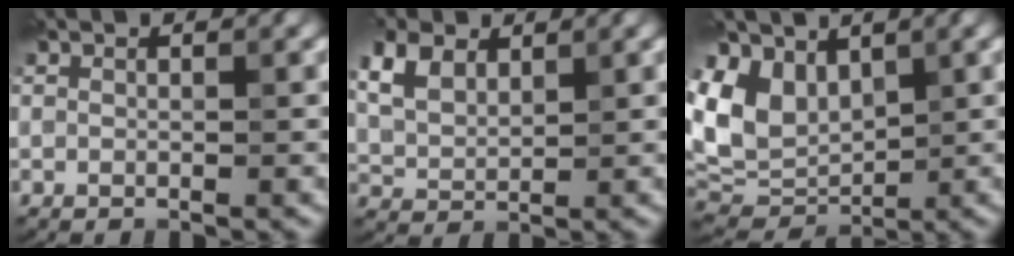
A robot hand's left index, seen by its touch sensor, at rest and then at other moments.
{"total": 6.0, "force": [3.0, 3.8, 3.6], "torque": [-0.111, 0.021, 0.053]}
{"total": 6.8, "force": [2.3, 4.8, 4.2], "torque": [-0.093, -0.006, 0.041]}